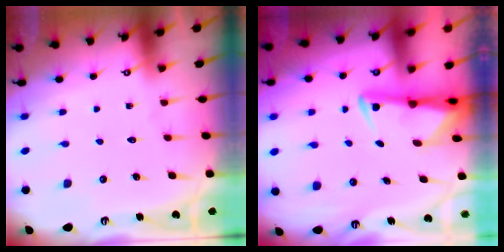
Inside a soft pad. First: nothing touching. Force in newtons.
{"total": 3.0, "press": 2.9, "slide": 0.4}